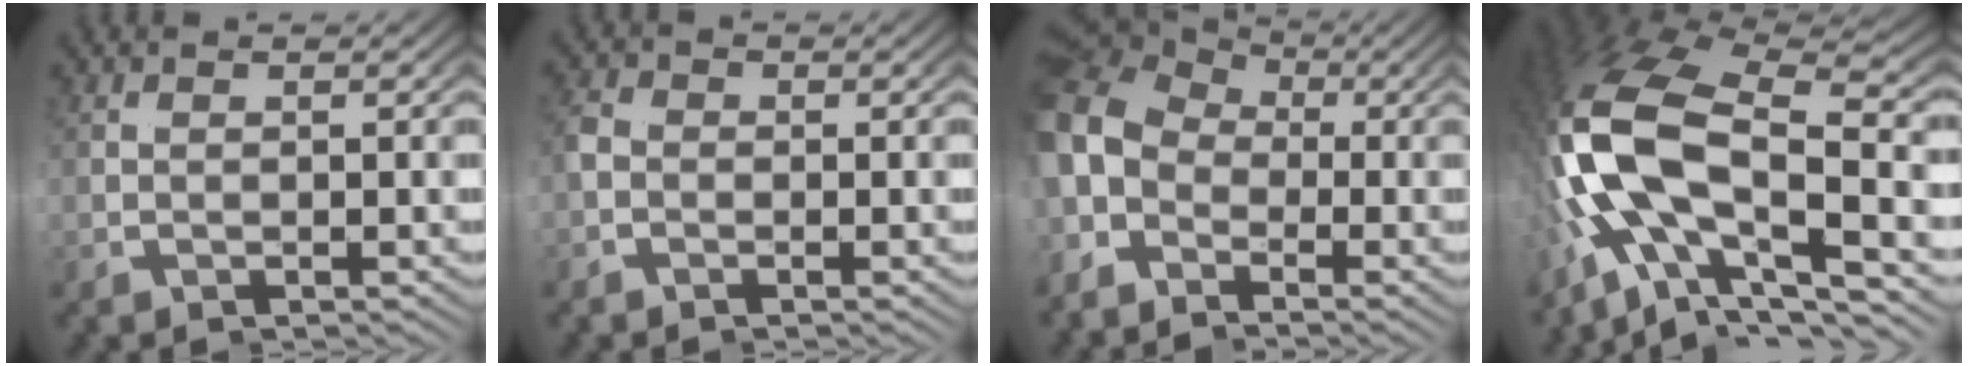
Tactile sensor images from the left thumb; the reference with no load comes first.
{"total": 2.2, "force": [-0.6, 2.1, 0.1], "torque": [-0.023, -0.009, -0.014]}
{"total": 6.3, "force": [1.2, 4.4, 4.4], "torque": [-0.095, 0.024, -0.005]}
{"total": 12.0, "force": [-0.3, 6.4, 10.1], "torque": [-0.236, 0.011, -0.020]}